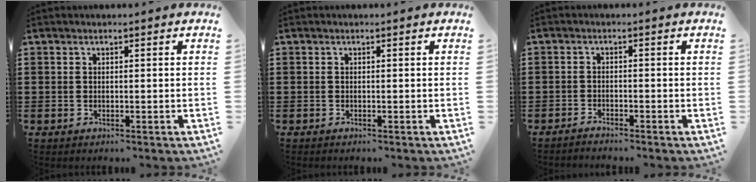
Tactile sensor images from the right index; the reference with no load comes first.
{"total": 0.0}
{"total": 1.5, "force": [-1.5, 0.0, -0.1], "torque": [-0.003, 0.004, -0.031]}